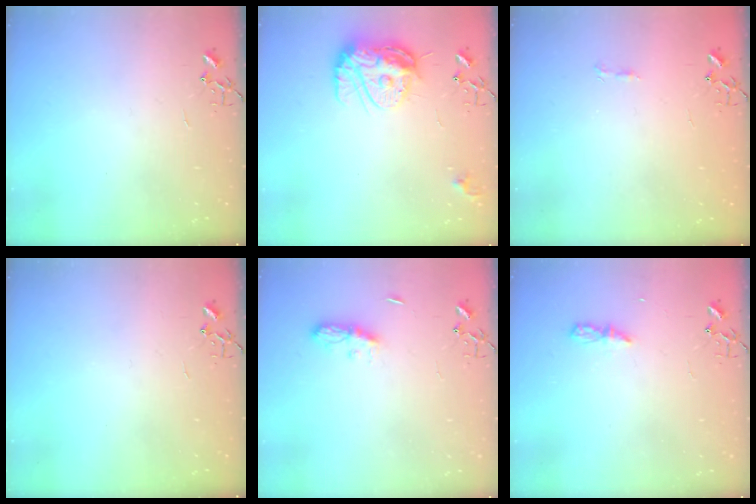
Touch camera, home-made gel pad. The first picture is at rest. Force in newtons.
{"total": 13.1, "press": 13.1, "slide": 1.2}
{"total": 5.0, "press": 4.9, "slide": 0.6}
{"total": 0.0}
{"total": 6.3, "press": 6.3, "slide": 0.6}
{"total": 4.9, "press": 4.9, "slide": 0.6}